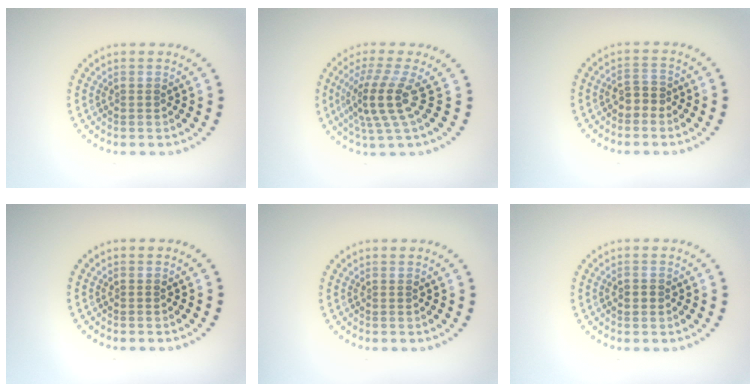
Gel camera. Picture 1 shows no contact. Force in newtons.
{"total": 4.2, "press": 3.0, "slide": 3.0}
{"total": 1.8, "press": 1.7, "slide": 0.7}
{"total": 0.0}
{"total": 0.0}
{"total": 1.3, "press": 1.3, "slide": 0.1}